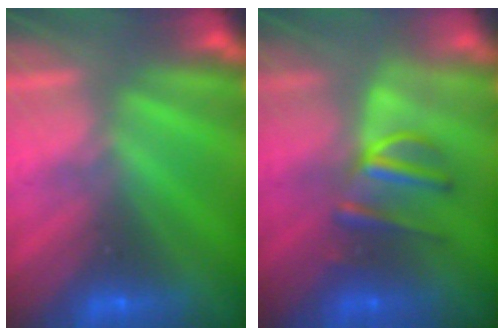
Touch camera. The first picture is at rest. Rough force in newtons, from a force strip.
{"total": 2.9}